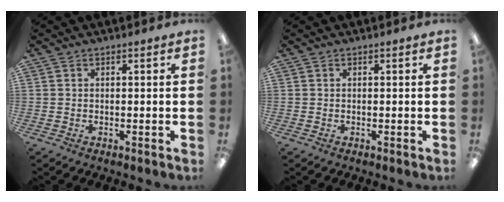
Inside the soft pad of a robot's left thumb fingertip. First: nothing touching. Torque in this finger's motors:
{"motor_torque": [0.00, 0.00, 0.10, 0.11, 0.00]}